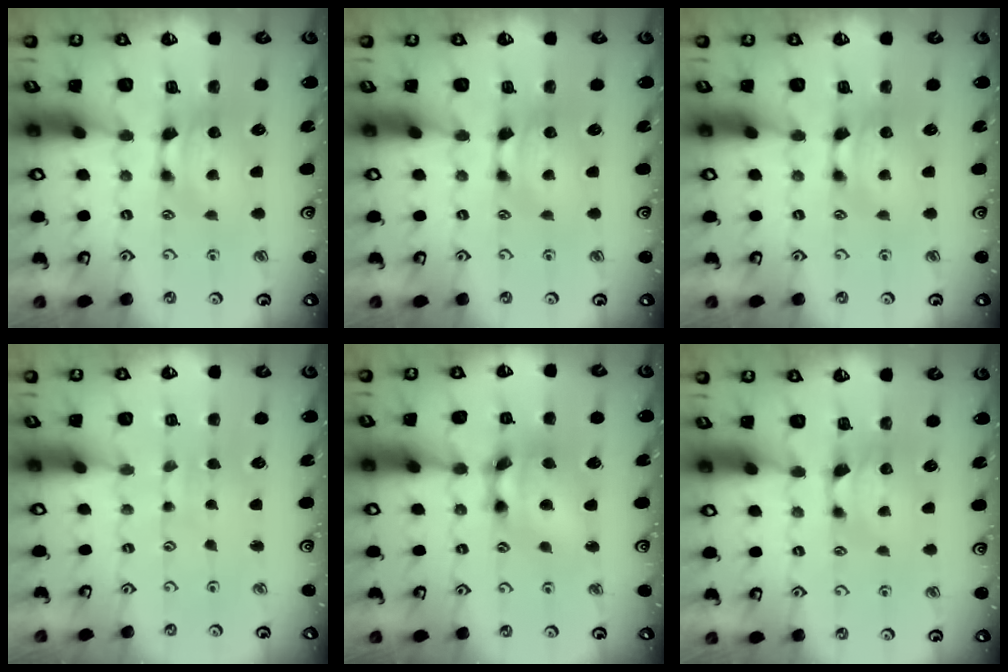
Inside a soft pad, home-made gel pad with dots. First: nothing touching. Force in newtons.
{"total": 0.0}
{"total": 0.0}
{"total": 4.8, "press": 4.8, "slide": 0.2}
{"total": 7.5, "press": 6.9, "slide": 2.9}
{"total": 0.0}